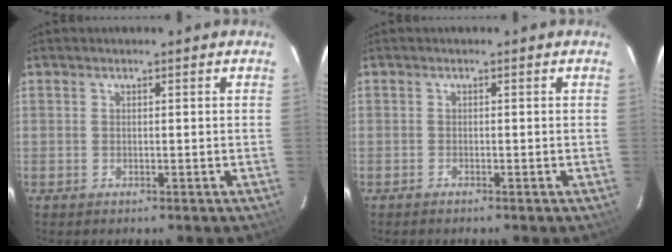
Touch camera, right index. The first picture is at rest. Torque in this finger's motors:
{"motor_torque": [-0.10, -0.05, 0.04, 0.00]}